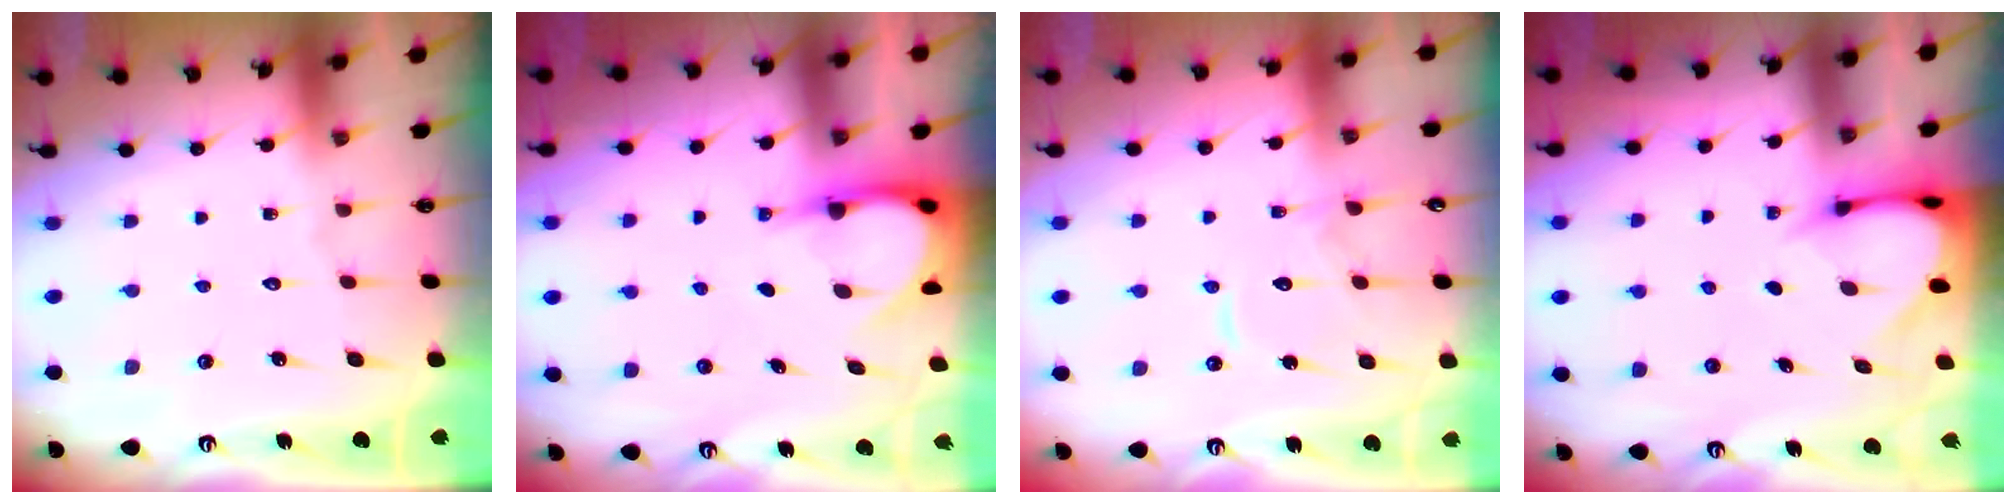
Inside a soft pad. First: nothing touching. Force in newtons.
{"total": 4.8, "press": 4.8, "slide": 0.1}
{"total": 11.2, "press": 11.2, "slide": 0.9}
{"total": 3.4, "press": 3.4, "slide": 0.1}